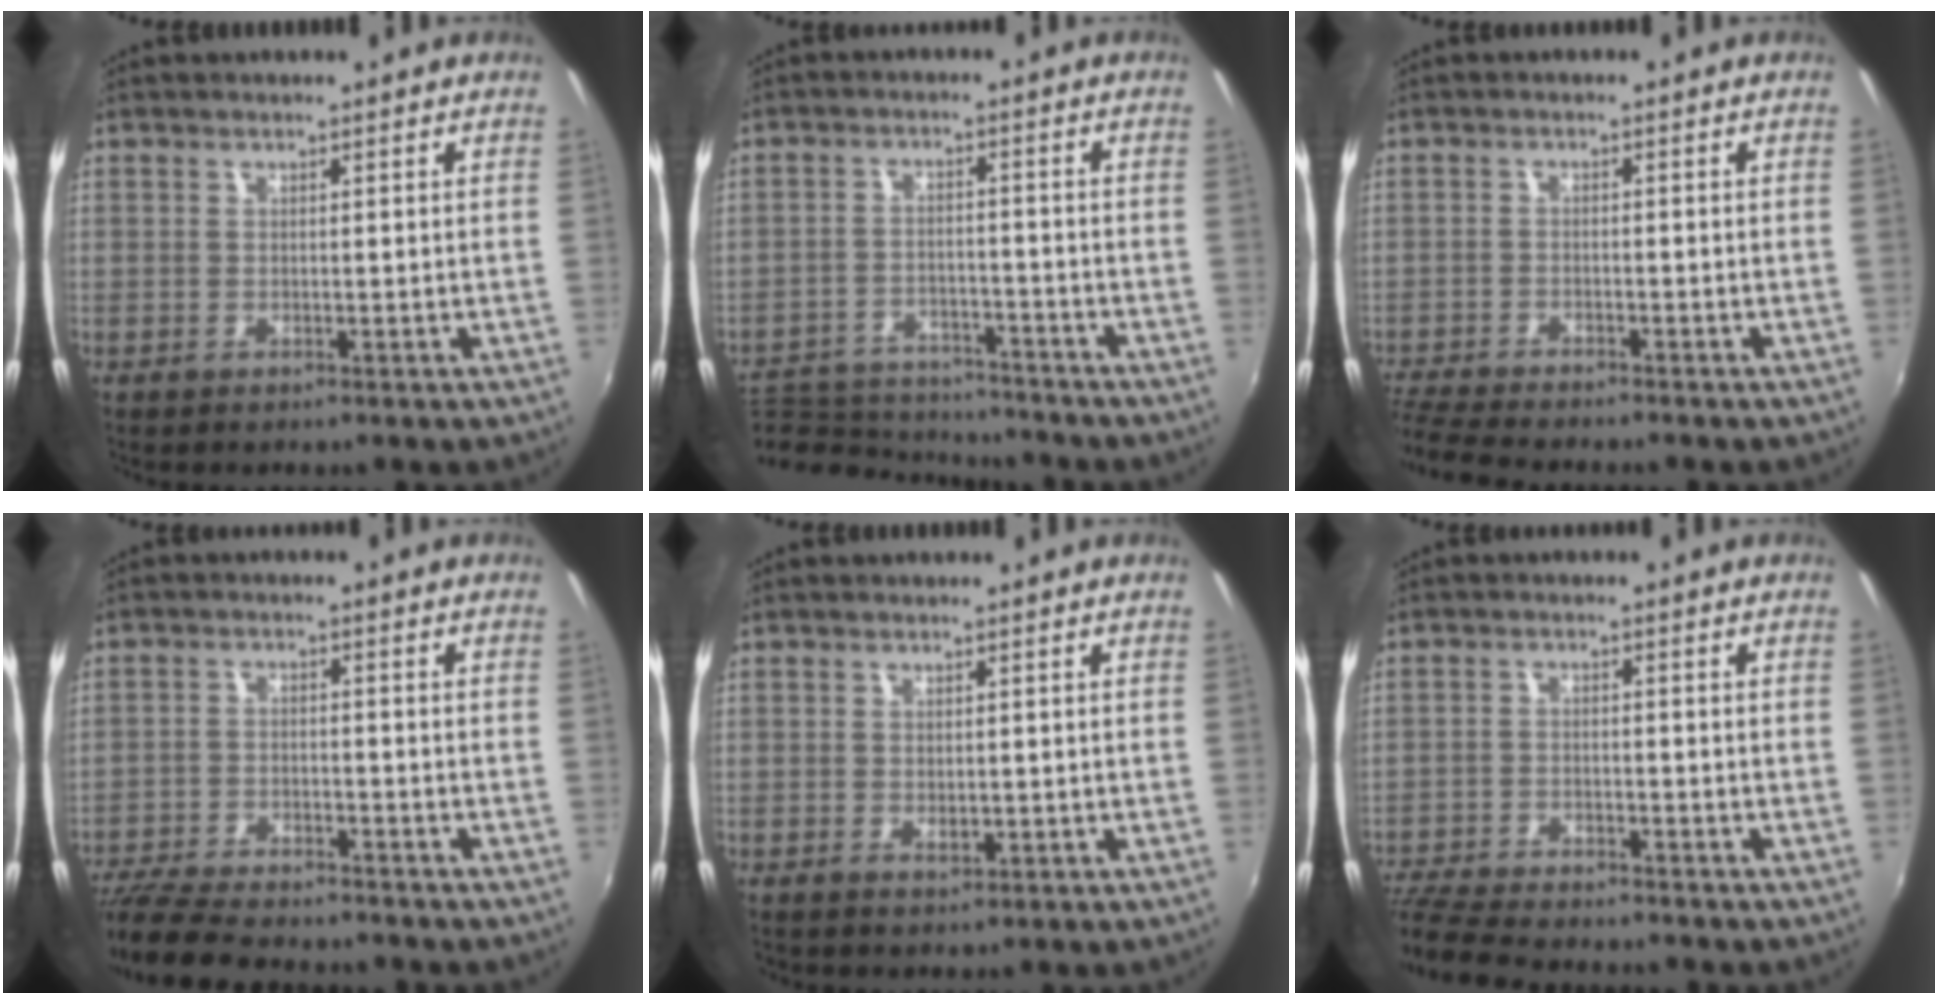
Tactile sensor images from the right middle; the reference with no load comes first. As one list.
[{"total": 13.1, "force": [-11.9, 4.2, 3.4], "torque": [-0.094, 0.008, -0.178]}, {"total": 7.9, "force": [-7.3, 0.5, 3.0], "torque": [-0.088, -0.028, -0.132]}, {"total": 13.6, "force": [-12.1, 2.6, 5.8], "torque": [-0.134, -0.025, -0.201]}, {"total": 1.3, "force": [-0.3, 0.8, 0.9], "torque": [-0.012, 0.000, -0.003]}, {"total": 11.7, "force": [-10.5, 2.2, 4.6], "torque": [-0.123, -0.023, -0.184]}]